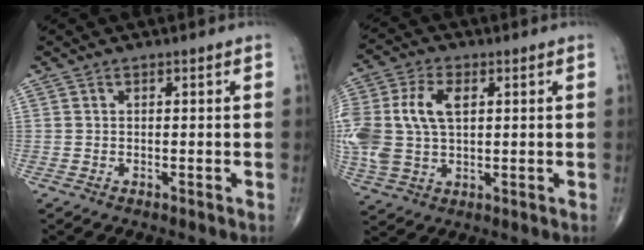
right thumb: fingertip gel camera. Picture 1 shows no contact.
{"total": 15.0, "force": [2.3, 9.3, 11.6], "torque": [-0.281, 0.006, 0.048]}